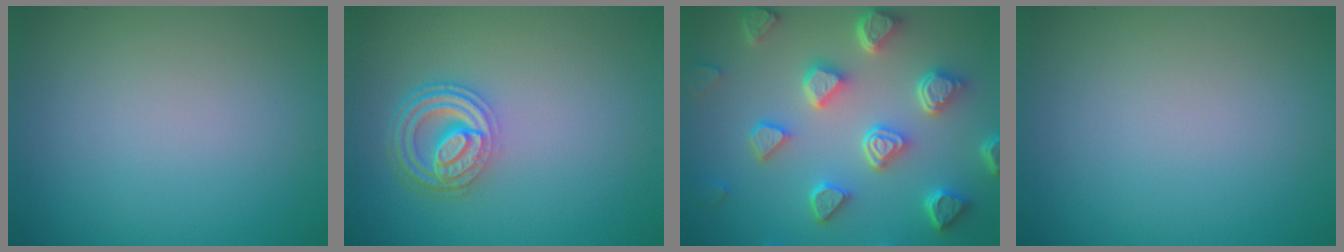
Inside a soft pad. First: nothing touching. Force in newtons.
{"total": 4.6, "press": 3.4, "slide": 3.1}
{"total": 6.8, "press": 5.4, "slide": 4.2}
{"total": 0.0}